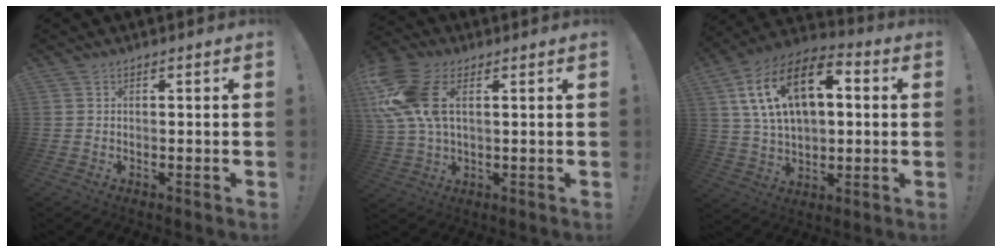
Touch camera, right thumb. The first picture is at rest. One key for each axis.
{"total": 15.1, "fx": 4.6, "fy": 8.7, "fz": 11.5, "tx": -0.244, "ty": -0.008, "tz": 0.088}
{"total": 19.6, "fx": 6.3, "fy": 11.8, "fz": 14.3, "tx": -0.244, "ty": -0.011, "tz": 0.112}